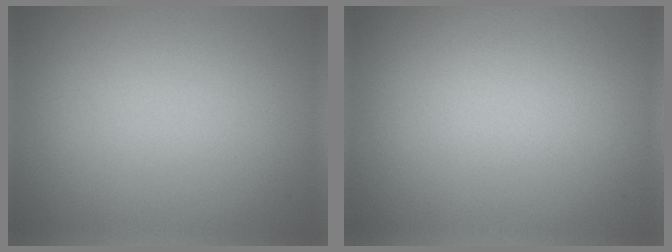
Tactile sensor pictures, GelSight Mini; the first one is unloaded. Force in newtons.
{"total": 0.0}